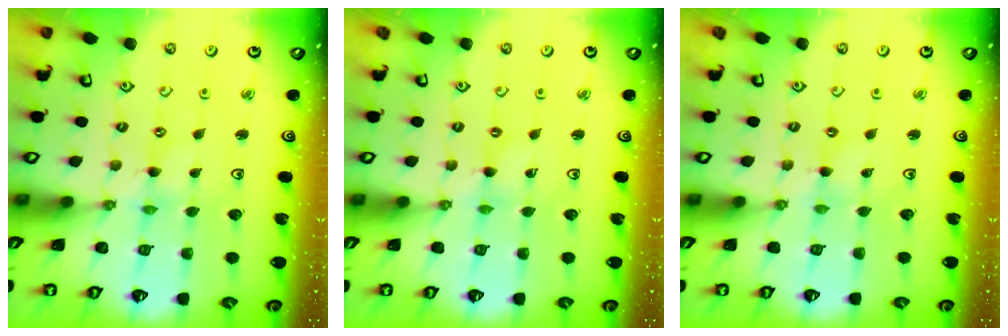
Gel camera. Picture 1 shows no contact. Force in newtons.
{"total": 0.0}
{"total": 0.0}